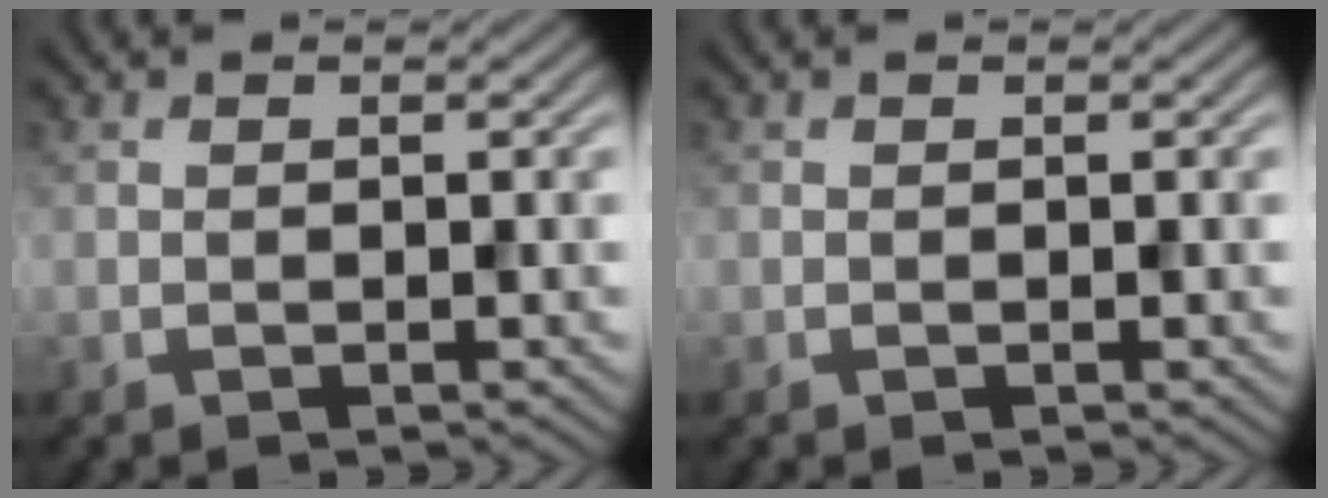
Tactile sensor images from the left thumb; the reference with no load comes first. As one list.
[{"total": 0.0}]